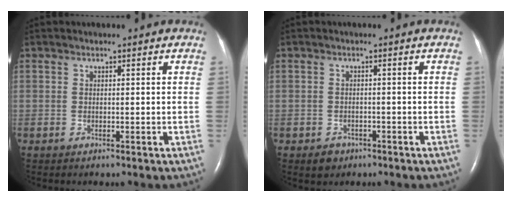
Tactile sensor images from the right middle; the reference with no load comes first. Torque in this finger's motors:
{"motor_torque": [0.27, -0.24, -0.01, 0.00]}